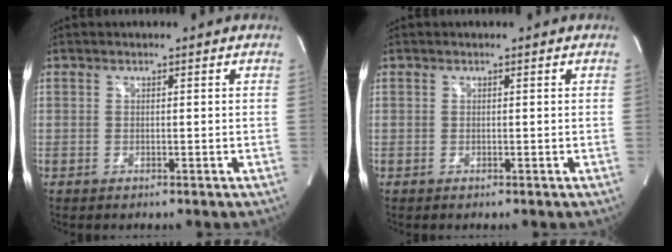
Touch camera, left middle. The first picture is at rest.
{"total": 0.0}